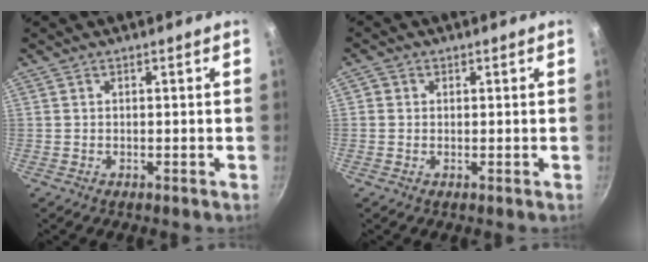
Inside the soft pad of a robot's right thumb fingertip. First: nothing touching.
{"total": 1.3, "force": [0.2, 1.2, 0.3], "torque": [-0.002, -0.002, -0.004]}